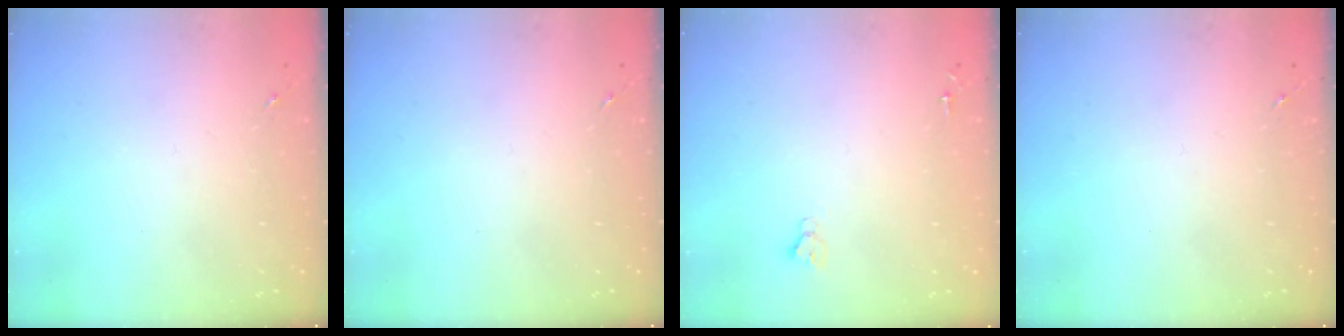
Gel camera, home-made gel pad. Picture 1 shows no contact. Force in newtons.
{"total": 0.0}
{"total": 2.7, "press": 2.7, "slide": 0.0}
{"total": 0.0}